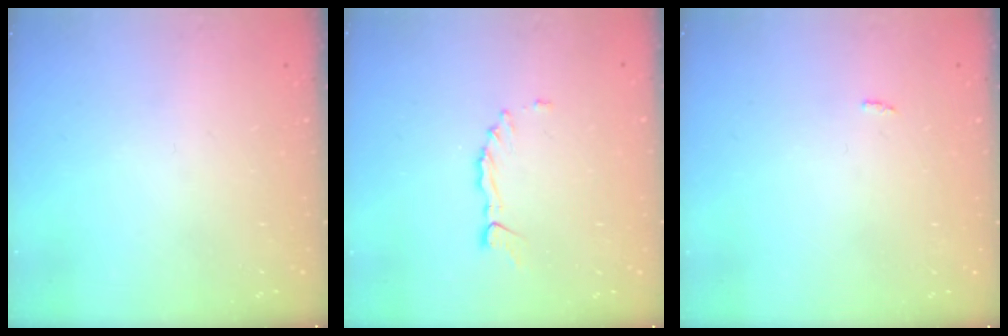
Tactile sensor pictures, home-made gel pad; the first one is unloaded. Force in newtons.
{"total": 1.7, "press": 1.6, "slide": 0.2}
{"total": 2.5, "press": 2.5, "slide": 0.2}